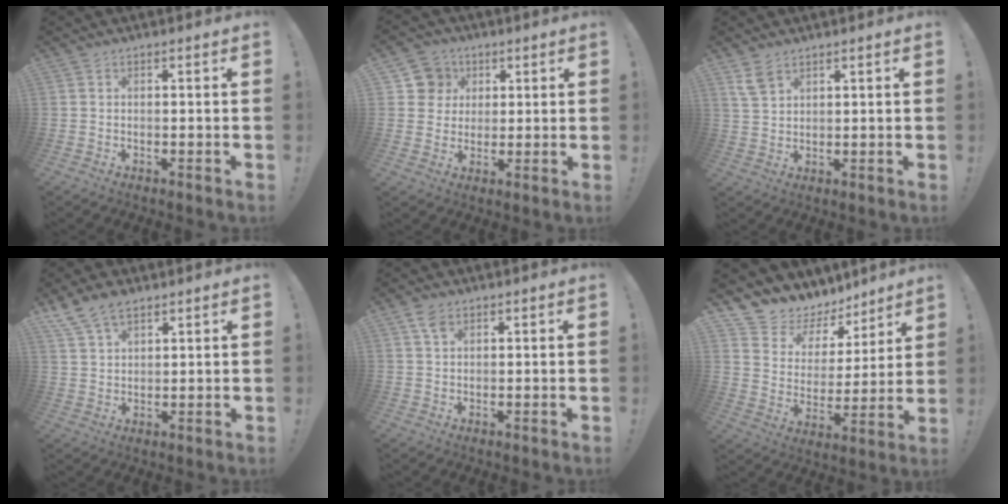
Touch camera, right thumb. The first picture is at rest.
{"total": 8.5, "force": [2.8, 7.9, 1.4], "torque": [-0.014, -0.016, 0.058]}
{"total": 5.2, "force": [3.5, 2.7, 2.7], "torque": [-0.044, -0.015, 0.067]}
{"total": 7.8, "force": [5.8, 3.7, 3.6], "torque": [-0.074, -0.023, 0.115]}
{"total": 3.6, "force": [2.1, 2.0, 2.1], "torque": [-0.029, -0.007, 0.036]}
{"total": 8.9, "force": [7.1, 5.3, 0.8], "torque": [-0.033, -0.066, 0.130]}